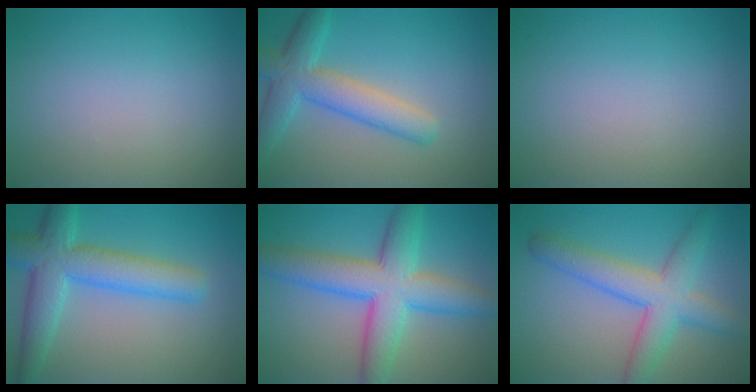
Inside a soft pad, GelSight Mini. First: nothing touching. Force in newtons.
{"total": 5.2, "press": 5.2, "slide": 0.2}
{"total": 0.0}
{"total": 6.7, "press": 6.7, "slide": 0.2}
{"total": 8.4, "press": 8.4, "slide": 0.1}
{"total": 5.9, "press": 5.9, "slide": 0.0}